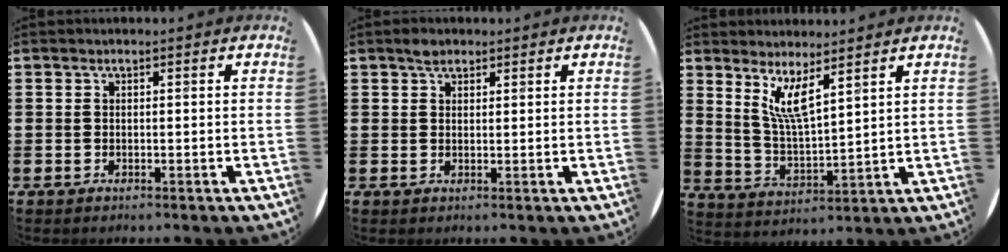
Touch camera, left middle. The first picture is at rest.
{"total": 1.6, "force": [1.3, 0.8, 0.5], "torque": [-0.002, 0.002, 0.023]}
{"total": 6.1, "force": [4.6, 0.8, 4.0], "torque": [-0.091, -0.023, 0.079]}